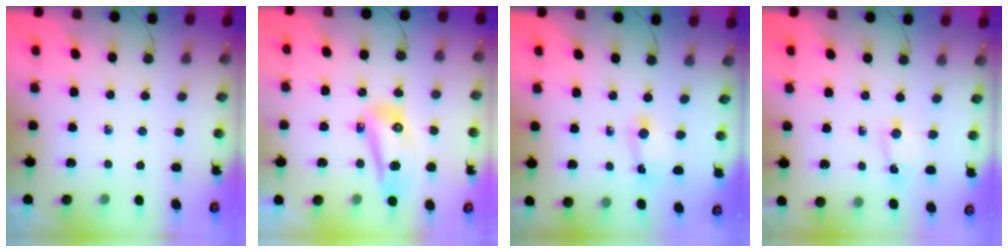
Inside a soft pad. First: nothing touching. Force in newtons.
{"total": 11.8, "press": 11.6, "slide": 2.3}
{"total": 2.7, "press": 2.7, "slide": 0.3}
{"total": 1.4, "press": 1.4, "slide": 0.3}